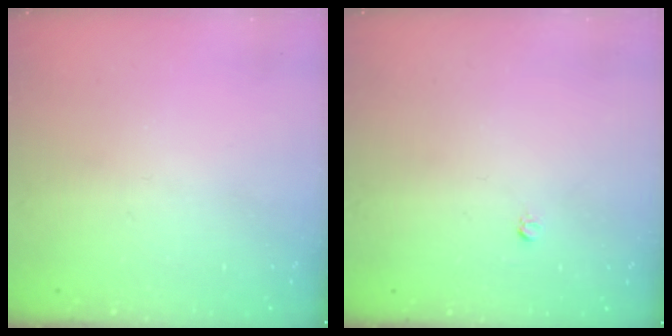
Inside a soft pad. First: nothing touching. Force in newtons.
{"total": 2.5, "press": 2.5, "slide": 0.2}